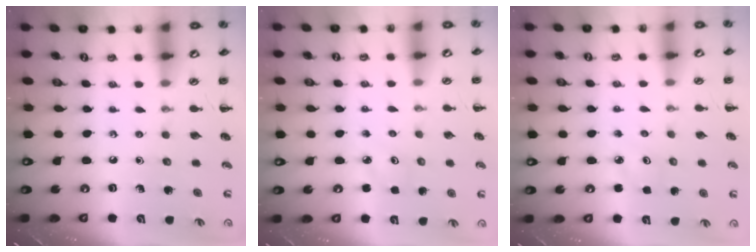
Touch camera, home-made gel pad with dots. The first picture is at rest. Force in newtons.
{"total": 2.7, "press": 2.6, "slide": 0.8}
{"total": 2.7, "press": 2.6, "slide": 0.8}